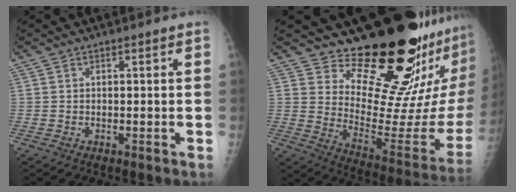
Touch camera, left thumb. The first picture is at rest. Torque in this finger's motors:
{"motor_torque": [1.78, 1.78, 1.11, -1.66, 0.09]}